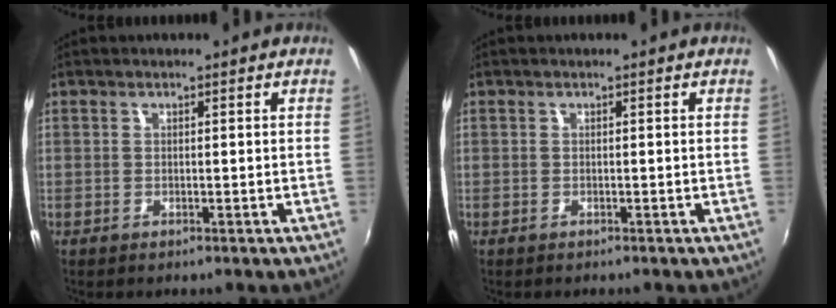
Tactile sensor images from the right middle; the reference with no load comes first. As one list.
[{"total": 0.0}]